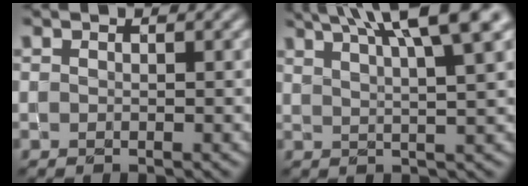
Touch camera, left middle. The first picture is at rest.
{"total": 10.0, "force": [6.2, 2.3, 7.5], "torque": [-0.075, 0.038, 0.064]}